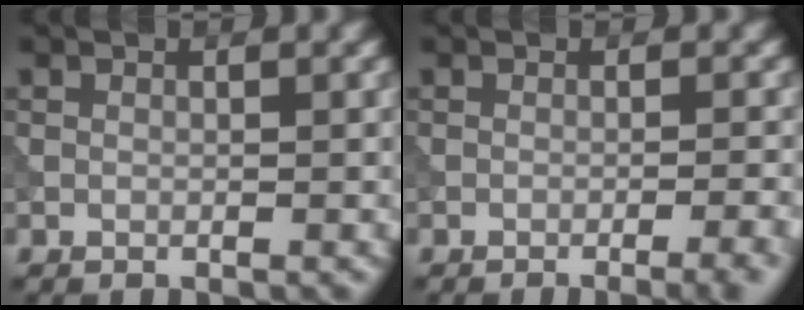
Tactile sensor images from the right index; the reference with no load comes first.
{"total": 3.7, "force": [-2.2, 1.0, 2.8], "torque": [-0.026, 0.010, -0.031]}